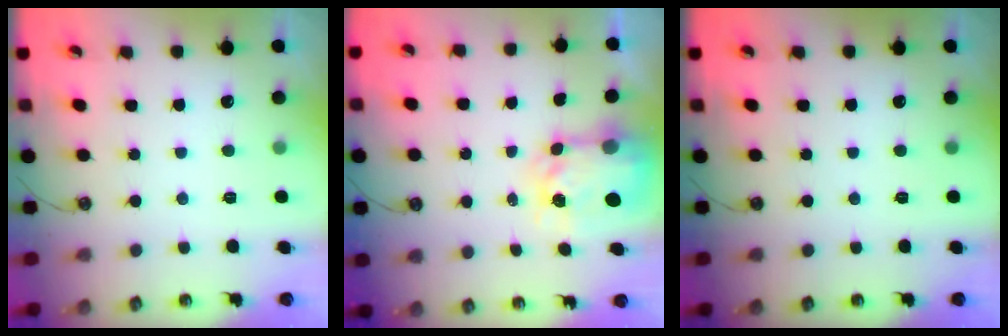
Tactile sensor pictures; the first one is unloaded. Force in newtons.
{"total": 5.7, "press": 5.7, "slide": 0.6}
{"total": 0.0}